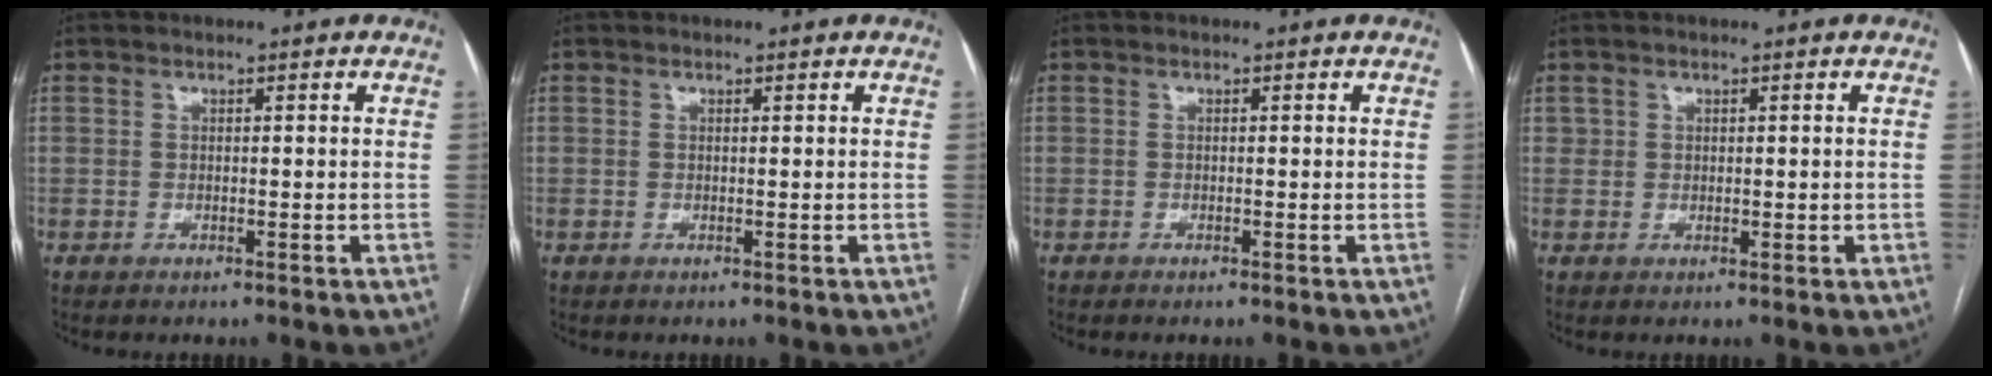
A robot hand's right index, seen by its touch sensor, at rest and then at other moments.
{"total": 0.0}
{"total": 0.0}
{"total": 1.5, "force": [0.5, 1.3, 0.4], "torque": [-0.004, 0.002, 0.010]}